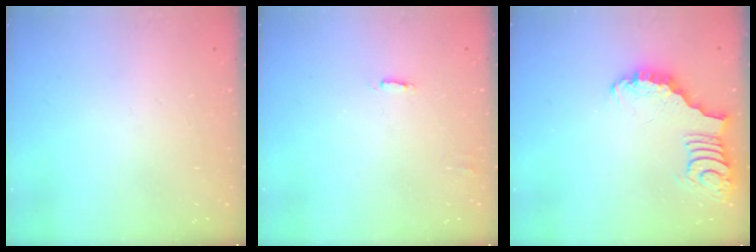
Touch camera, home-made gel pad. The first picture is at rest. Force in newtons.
{"total": 2.0, "press": 2.0, "slide": 0.1}
{"total": 3.5, "press": 3.5, "slide": 0.4}